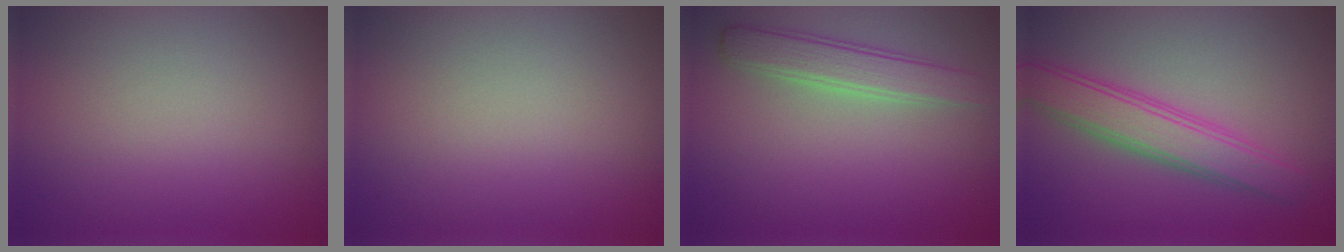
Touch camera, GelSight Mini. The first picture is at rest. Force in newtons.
{"total": 0.0}
{"total": 2.9, "press": 2.9, "slide": 0.2}
{"total": 4.3, "press": 4.3, "slide": 0.0}